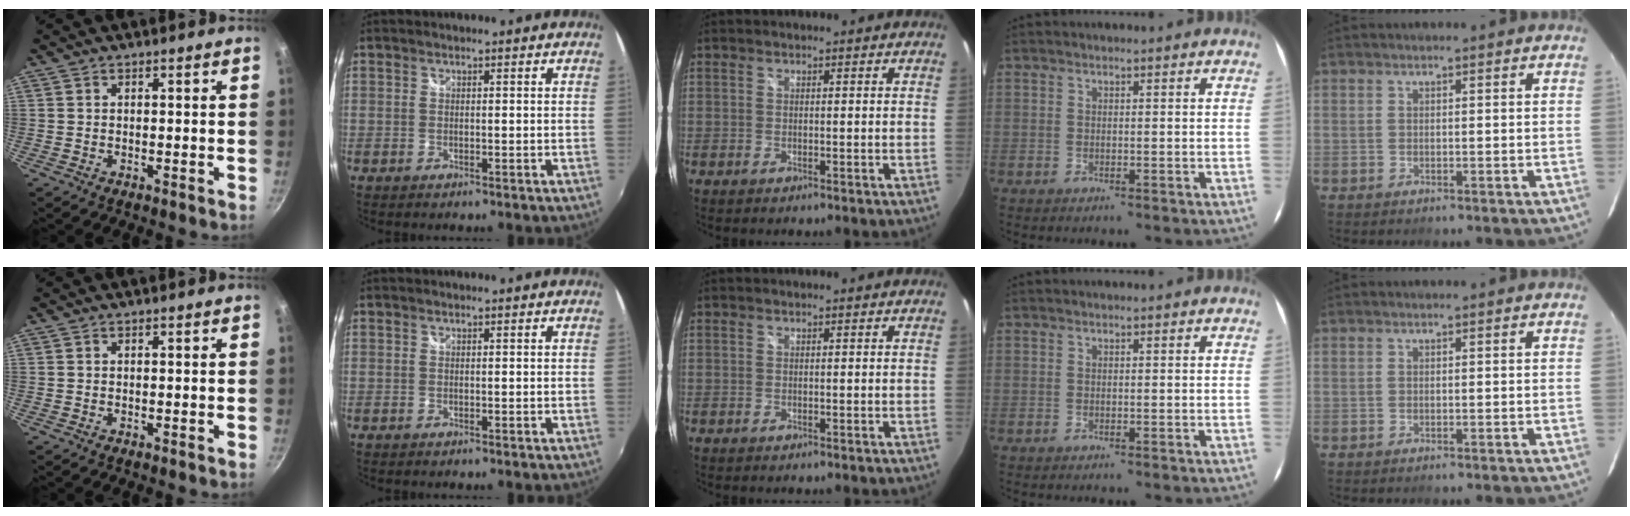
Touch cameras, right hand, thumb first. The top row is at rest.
{}